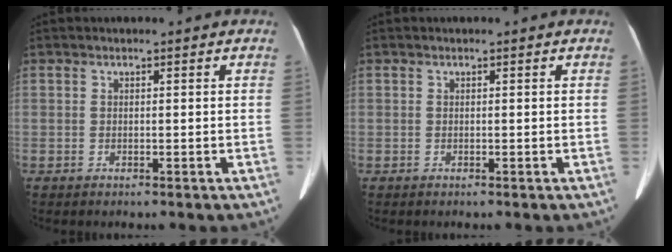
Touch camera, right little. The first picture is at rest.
{"total": 0.0}